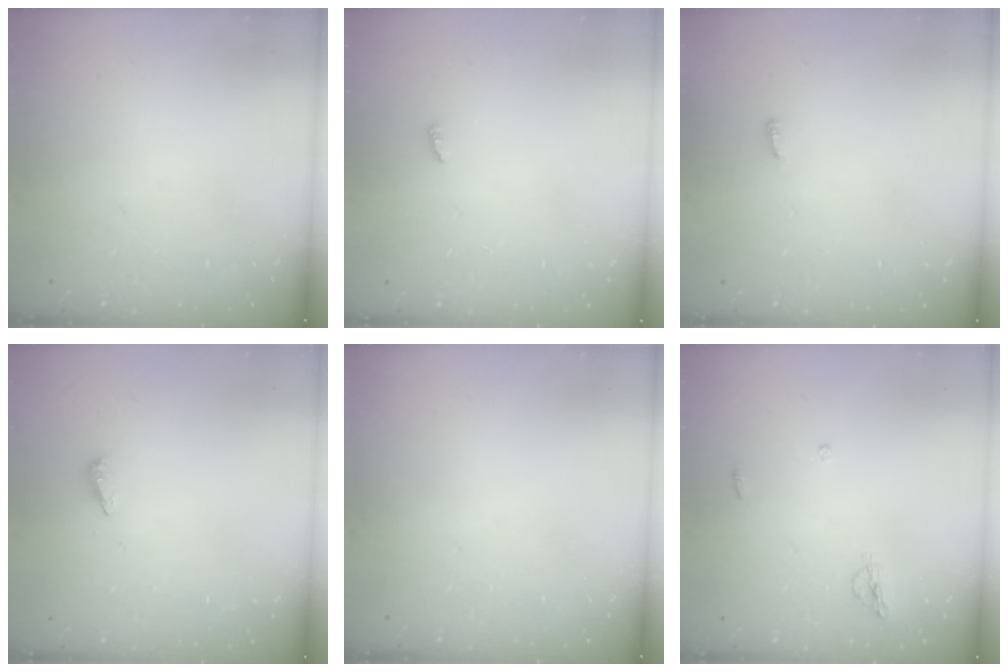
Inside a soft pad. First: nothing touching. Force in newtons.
{"total": 2.3, "press": 2.3, "slide": 0.2}
{"total": 2.9, "press": 2.9, "slide": 0.2}
{"total": 3.5, "press": 3.5, "slide": 0.3}
{"total": 0.0}
{"total": 5.0, "press": 4.9, "slide": 0.2}